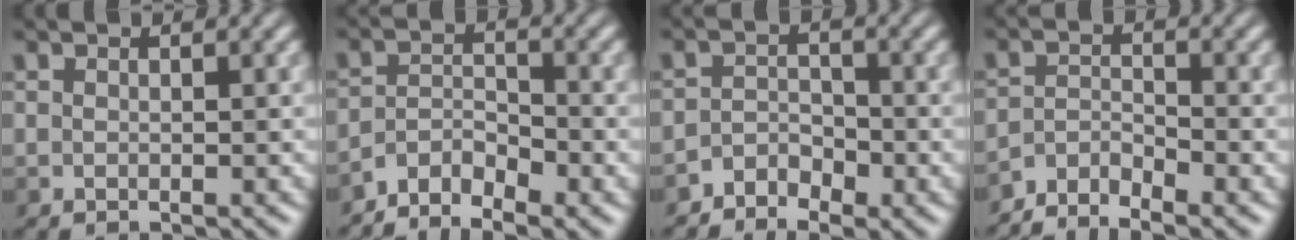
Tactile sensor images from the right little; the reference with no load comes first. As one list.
[{"total": 3.9, "force": [-3.1, 1.4, 1.8], "torque": [-0.030, 0.001, -0.064]}, {"total": 2.5, "force": [-1.9, 1.4, 0.7], "torque": [-0.010, 0.006, -0.040]}, {"total": 3.6, "force": [-3.2, 0.9, 1.3], "torque": [-0.025, -0.002, -0.069]}]